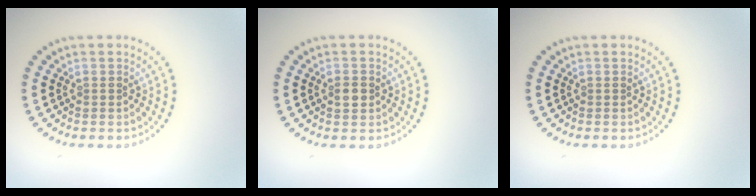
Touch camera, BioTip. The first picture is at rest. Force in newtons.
{"total": 1.6, "press": 1.6, "slide": 0.2}
{"total": 0.0}